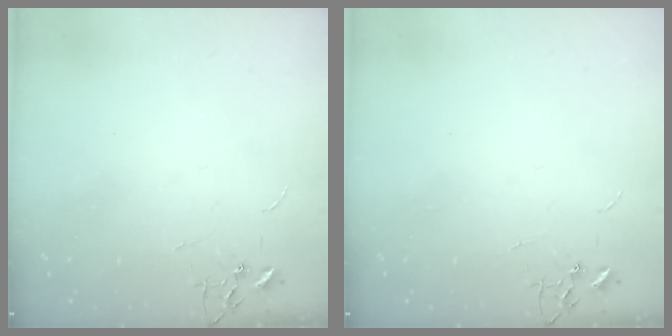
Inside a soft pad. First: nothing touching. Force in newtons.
{"total": 0.0}